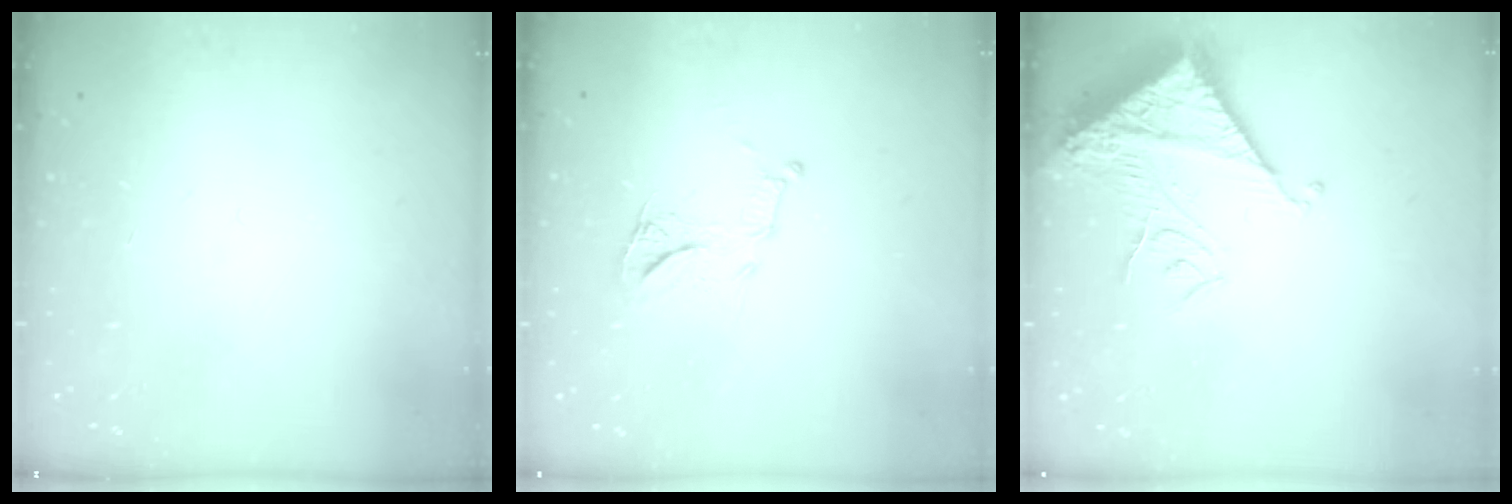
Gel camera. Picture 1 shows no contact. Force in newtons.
{"total": 11.0, "press": 10.9, "slide": 0.4}
{"total": 14.3, "press": 14.2, "slide": 1.6}